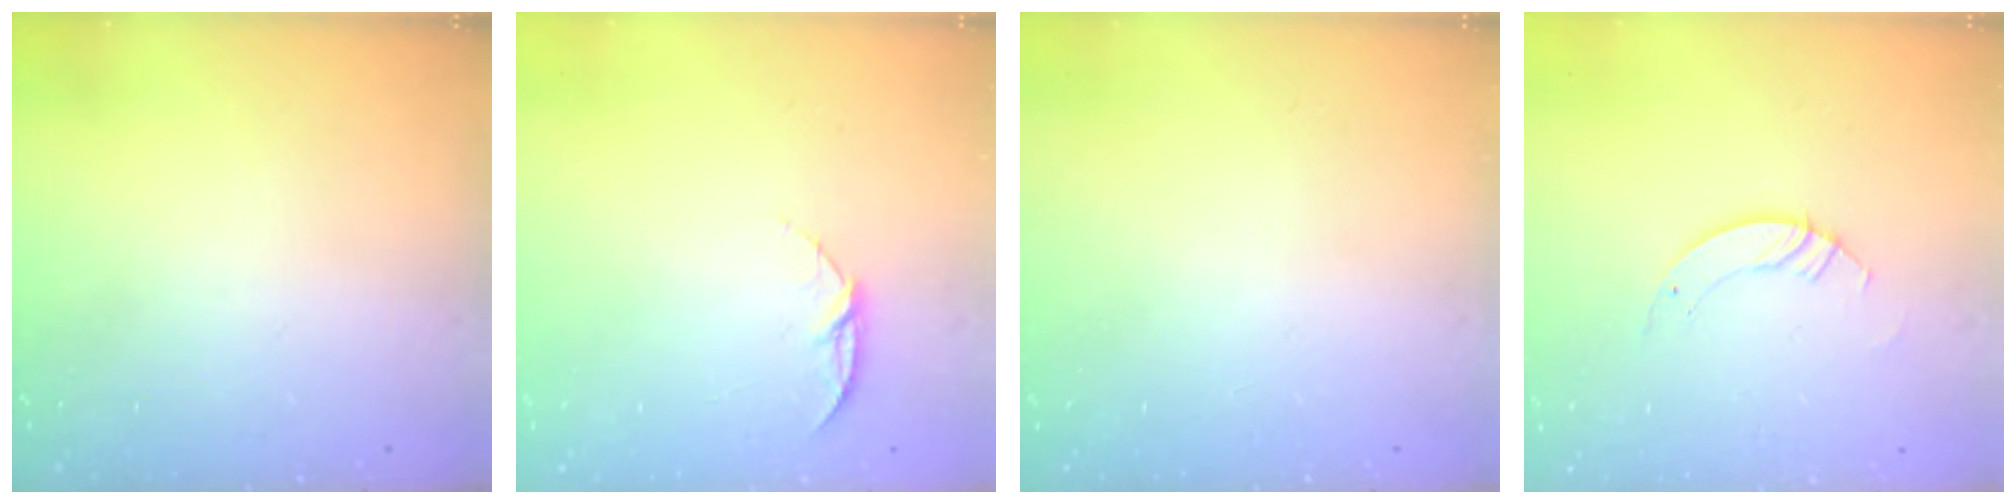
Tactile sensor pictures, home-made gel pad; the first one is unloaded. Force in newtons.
{"total": 6.9, "press": 6.9, "slide": 0.8}
{"total": 0.0}
{"total": 3.5, "press": 3.5, "slide": 0.3}